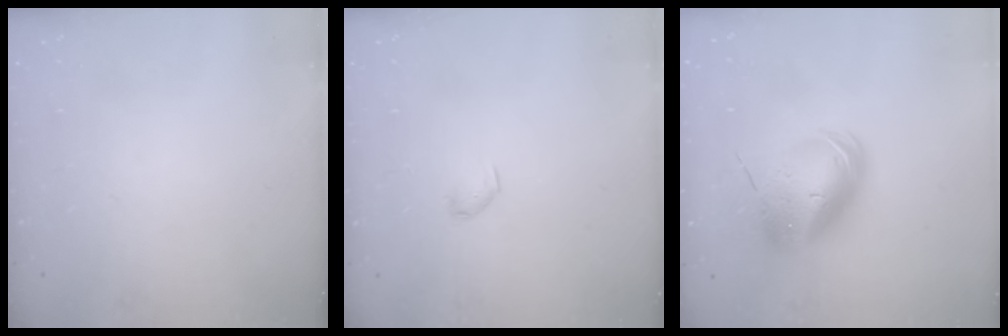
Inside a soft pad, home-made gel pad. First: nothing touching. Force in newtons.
{"total": 2.9, "press": 2.9, "slide": 0.5}
{"total": 12.3, "press": 12.1, "slide": 2.2}